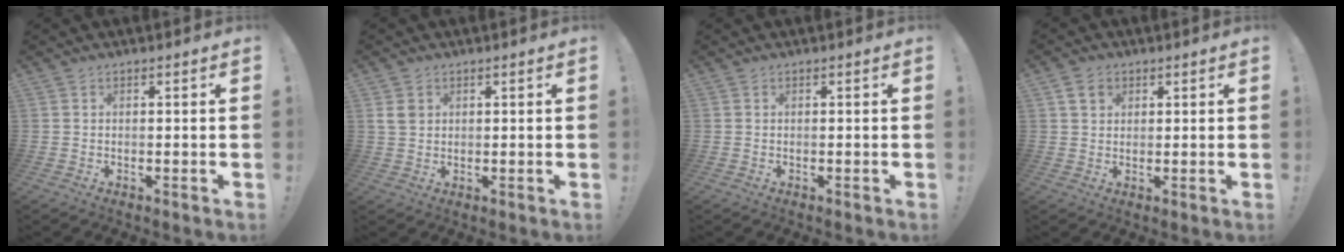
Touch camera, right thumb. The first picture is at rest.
{"total": 3.5, "force": [1.5, 2.7, 1.6], "torque": [-0.023, 0.000, 0.027]}
{"total": 0.0}
{"total": 4.3, "force": [2.0, 3.2, 2.0], "torque": [-0.027, 0.000, 0.037]}